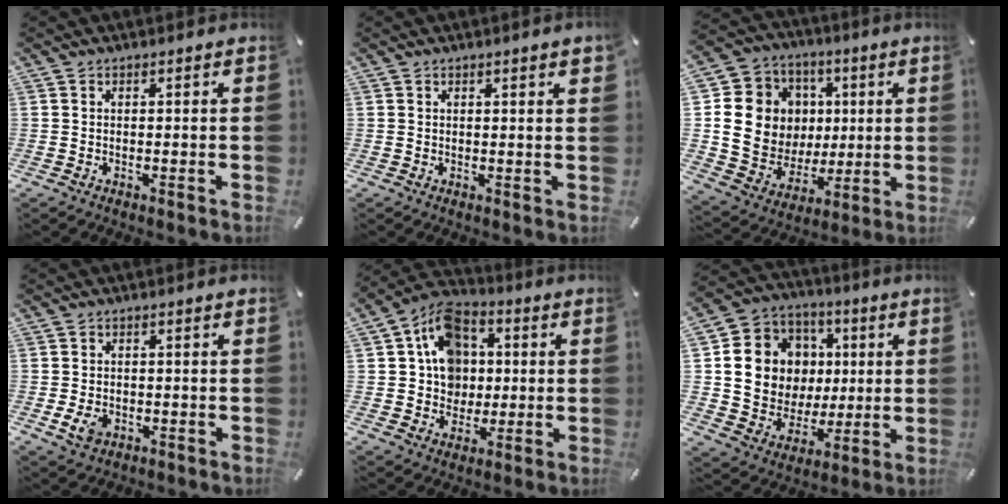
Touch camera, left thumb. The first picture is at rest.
{"total": 1.3, "force": [0.8, 0.1, 1.1], "torque": [-0.021, 0.001, 0.013]}
{"total": 15.0, "force": [1.6, 14.3, 4.2], "torque": [-0.075, -0.004, 0.054]}
{"total": 3.9, "force": [-1.2, 2.8, 2.3], "torque": [-0.060, -0.002, -0.024]}
{"total": 11.5, "force": [1.9, 10.5, 4.5], "torque": [-0.092, -0.009, 0.037]}
{"total": 14.5, "force": [2.1, 13.6, 4.5], "torque": [-0.080, -0.003, 0.055]}